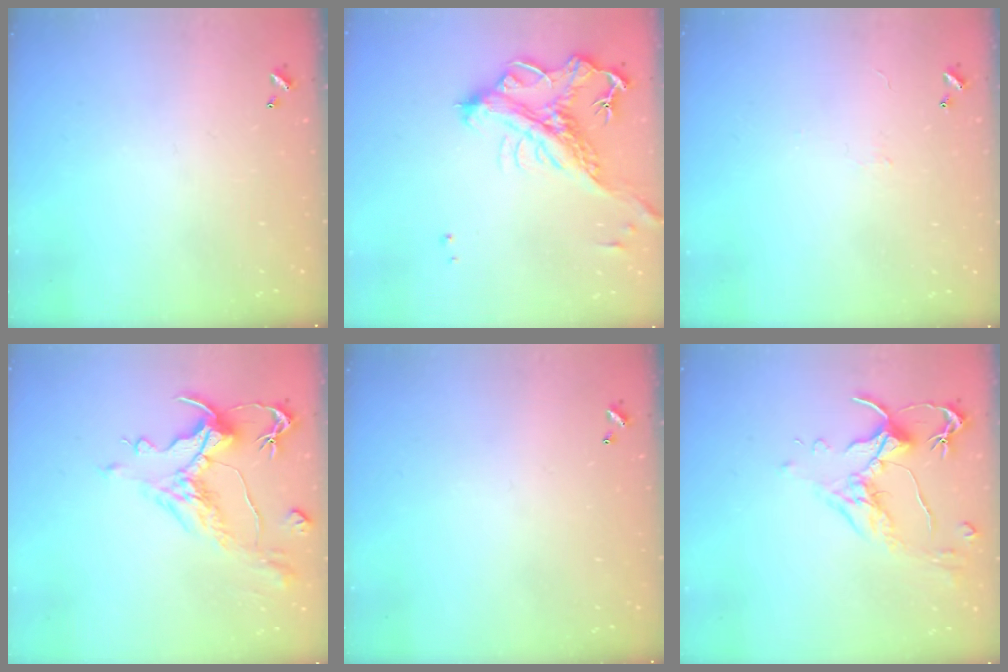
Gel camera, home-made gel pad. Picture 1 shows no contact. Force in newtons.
{"total": 5.5, "press": 5.2, "slide": 1.6}
{"total": 0.6, "press": 0.5, "slide": 0.4}
{"total": 1.8, "press": 1.2, "slide": 1.4}
{"total": 0.0}
{"total": 1.5, "press": 1.4, "slide": 0.6}